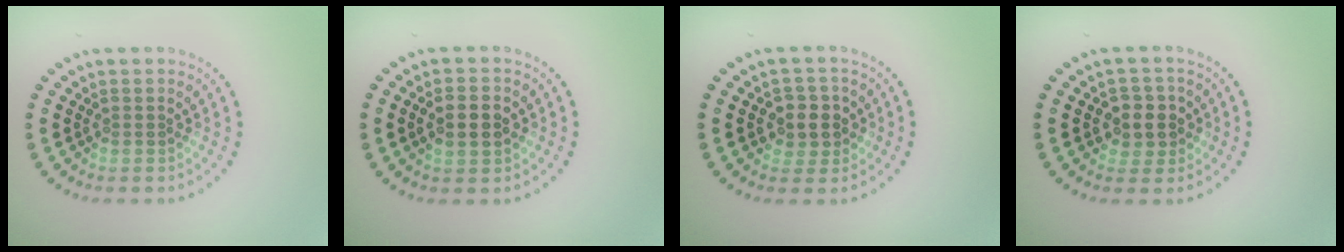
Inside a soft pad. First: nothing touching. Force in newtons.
{"total": 3.0, "press": 3.0, "slide": 0.1}
{"total": 2.8, "press": 2.6, "slide": 1.0}
{"total": 2.8, "press": 2.6, "slide": 1.0}